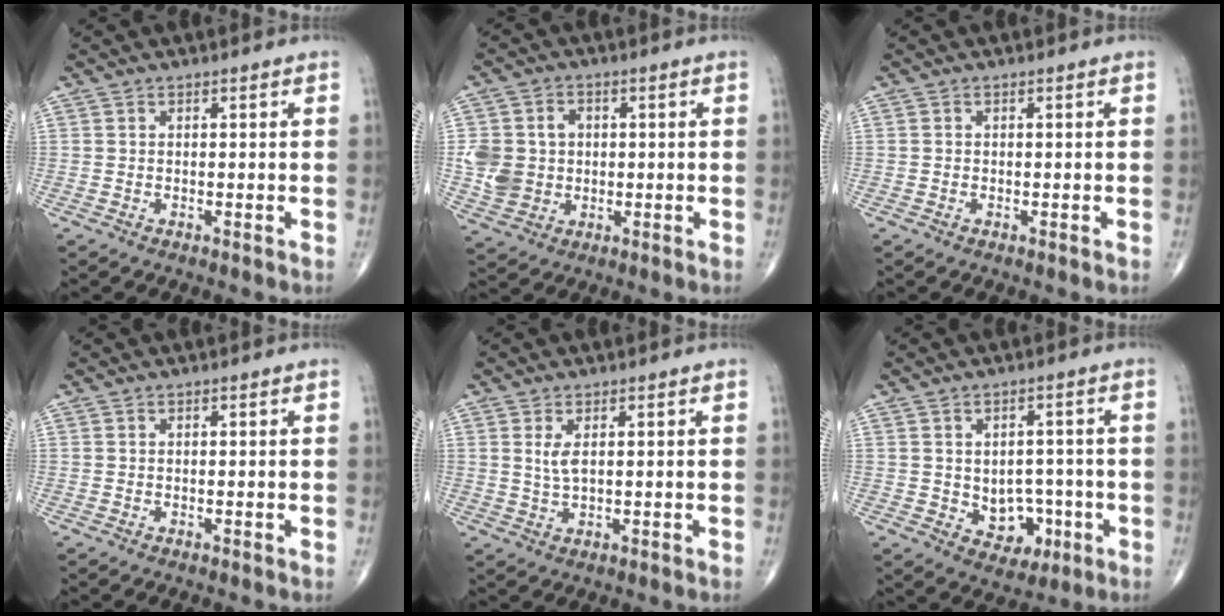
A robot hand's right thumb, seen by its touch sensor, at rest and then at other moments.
{"total": 9.4, "force": [0.2, 8.2, 4.7], "torque": [-0.073, 0.005, 0.009]}
{"total": 0.0}
{"total": 0.0}
{"total": 2.9, "force": [0.9, 1.0, 2.5], "torque": [-0.053, -0.006, 0.022]}
{"total": 7.5, "force": [-1.5, 6.0, 4.2], "torque": [-0.019, 0.013, -0.007]}